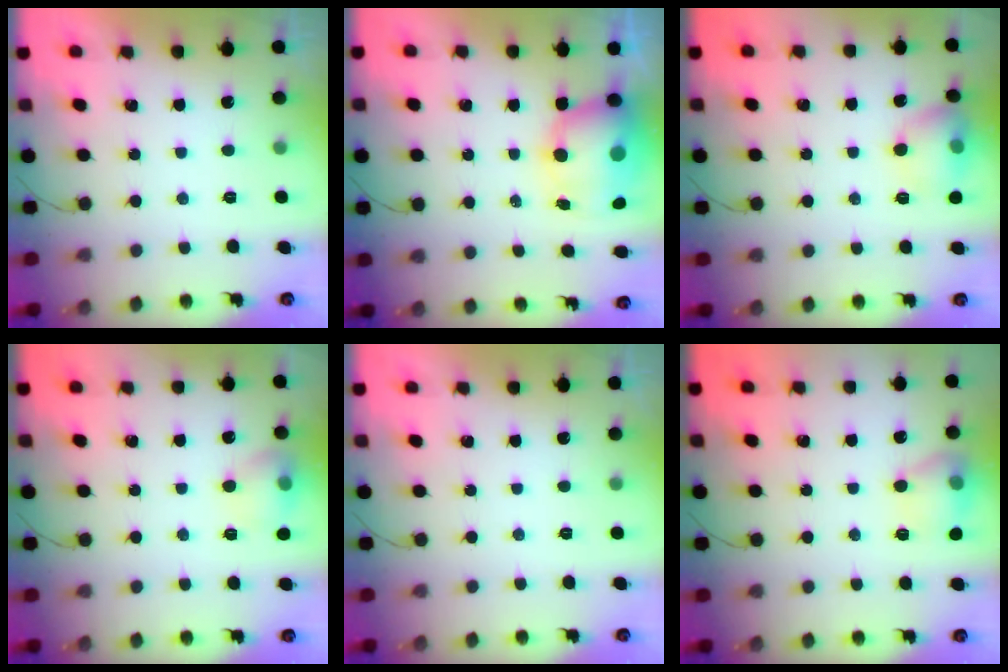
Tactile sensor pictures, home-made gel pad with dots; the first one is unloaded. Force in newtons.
{"total": 10.4, "press": 10.2, "slide": 2.1}
{"total": 10.6, "press": 10.5, "slide": 1.6}
{"total": 10.0, "press": 9.9, "slide": 1.3}
{"total": 0.0}
{"total": 11.9, "press": 11.9, "slide": 0.8}